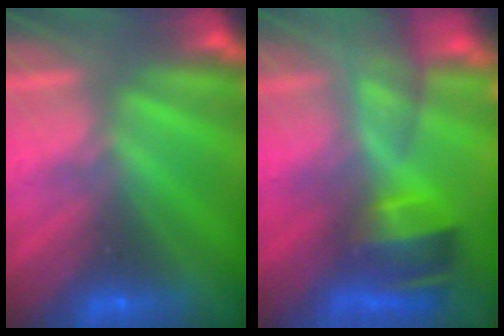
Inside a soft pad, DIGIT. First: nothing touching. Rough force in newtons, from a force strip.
{"total": 9.3}